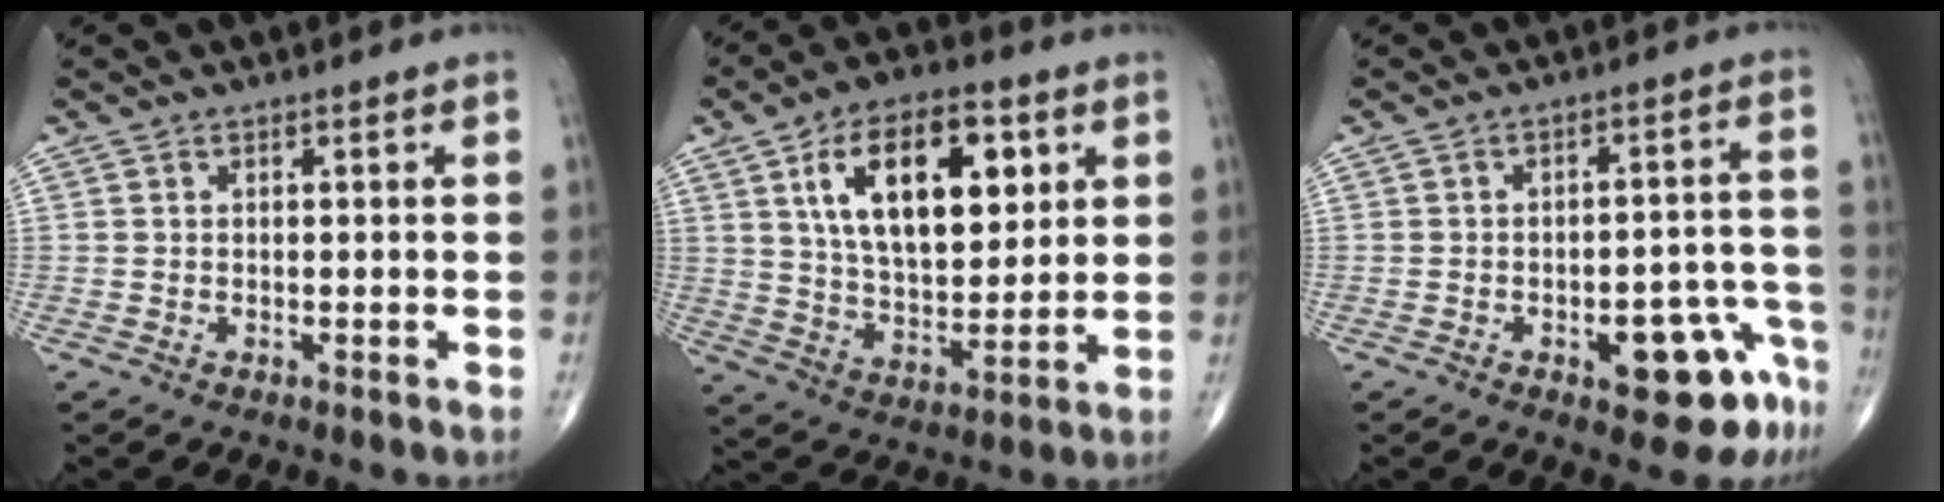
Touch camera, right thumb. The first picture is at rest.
{"total": 19.0, "force": [6.5, 9.9, 14.9], "torque": [-0.208, -0.021, 0.114]}
{"total": 11.7, "force": [-6.1, 4.8, 8.8], "torque": [-0.071, 0.052, -0.067]}